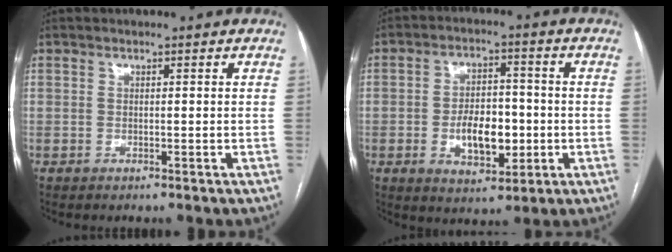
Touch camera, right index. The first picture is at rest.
{"total": 8.8, "force": [-1.6, 4.7, 7.3], "torque": [-0.125, 0.009, -0.018]}